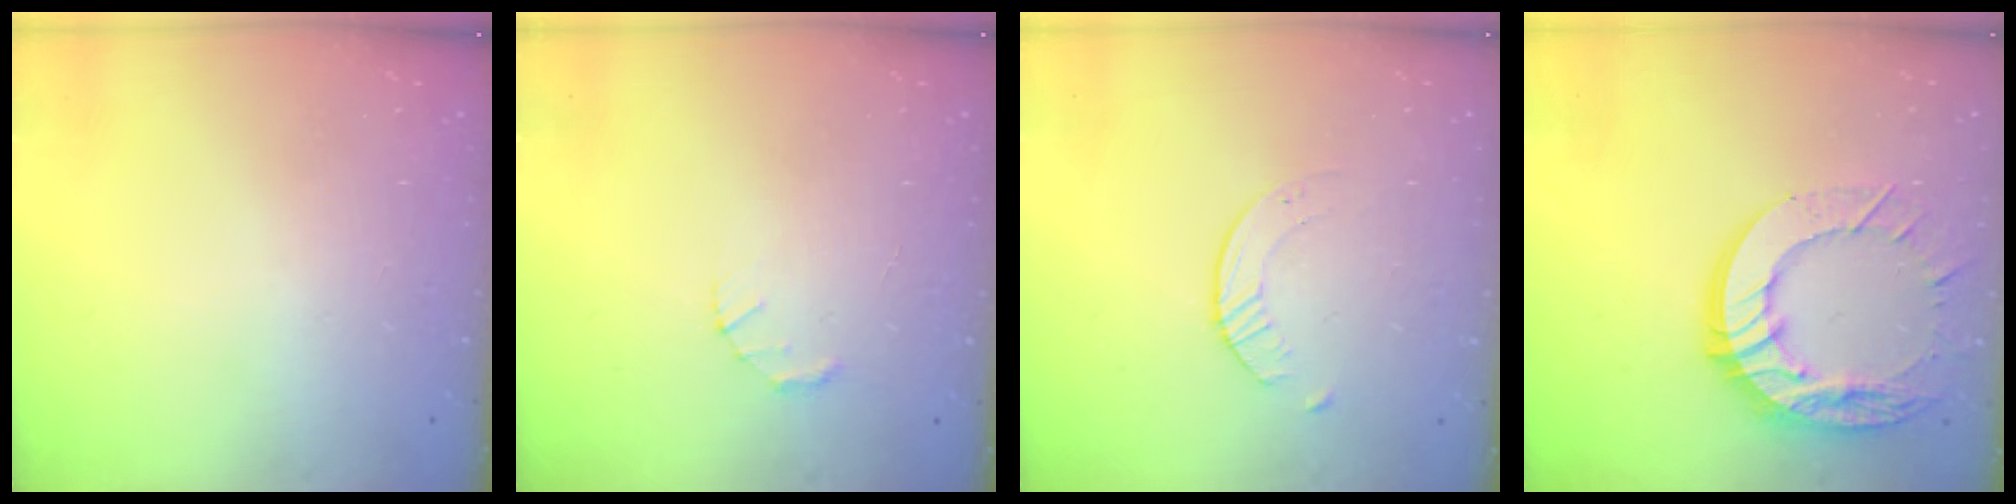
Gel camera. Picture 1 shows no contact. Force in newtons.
{"total": 1.5, "press": 1.5, "slide": 0.3}
{"total": 1.6, "press": 1.6, "slide": 0.3}
{"total": 16.7, "press": 16.6, "slide": 1.6}